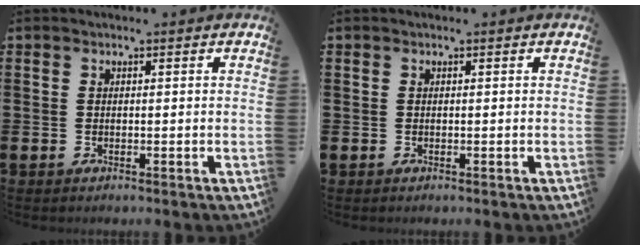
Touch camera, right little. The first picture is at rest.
{"total": 0.0}